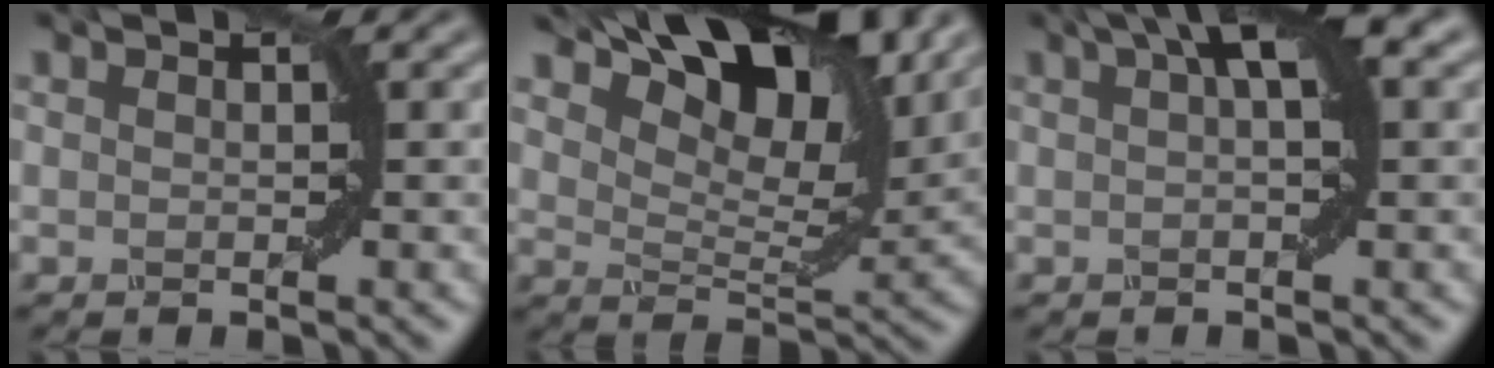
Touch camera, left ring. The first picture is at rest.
{"total": 12.7, "force": [8.7, 4.9, 7.9], "torque": [-0.126, 0.017, 0.139]}
{"total": 4.8, "force": [1.8, 1.1, 4.3], "torque": [-0.056, 0.017, 0.025]}